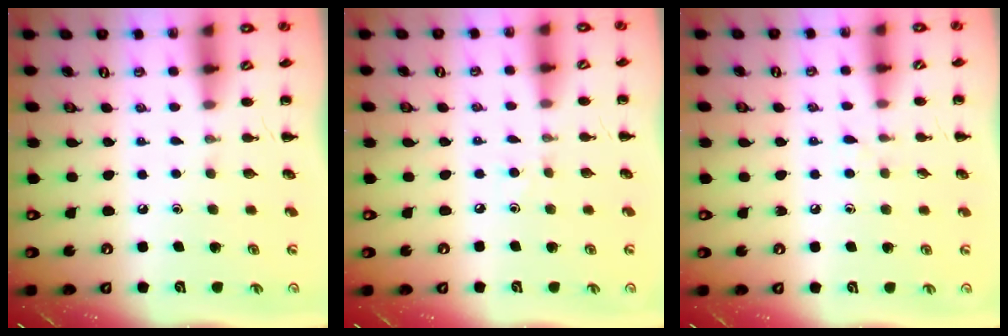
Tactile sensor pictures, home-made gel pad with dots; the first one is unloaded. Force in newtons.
{"total": 2.4, "press": 2.3, "slide": 0.8}
{"total": 3.9, "press": 3.5, "slide": 1.7}